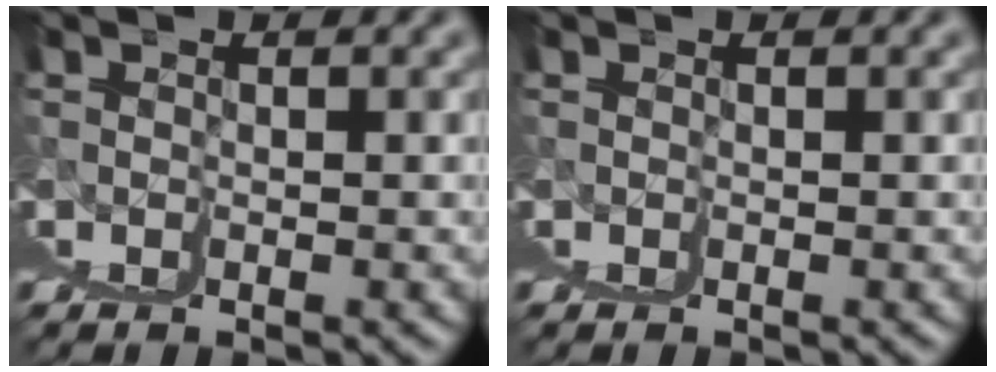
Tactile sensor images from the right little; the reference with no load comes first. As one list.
[{"total": 0.0}]